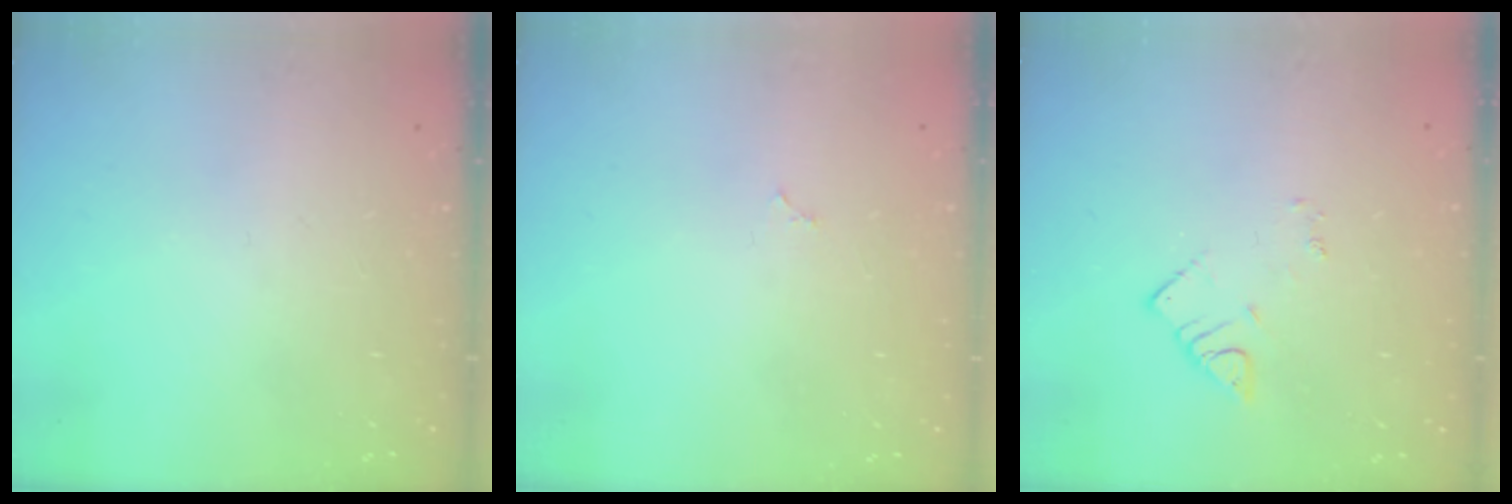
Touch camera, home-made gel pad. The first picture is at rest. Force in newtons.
{"total": 1.8, "press": 1.8, "slide": 0.3}
{"total": 2.7, "press": 2.7, "slide": 0.4}